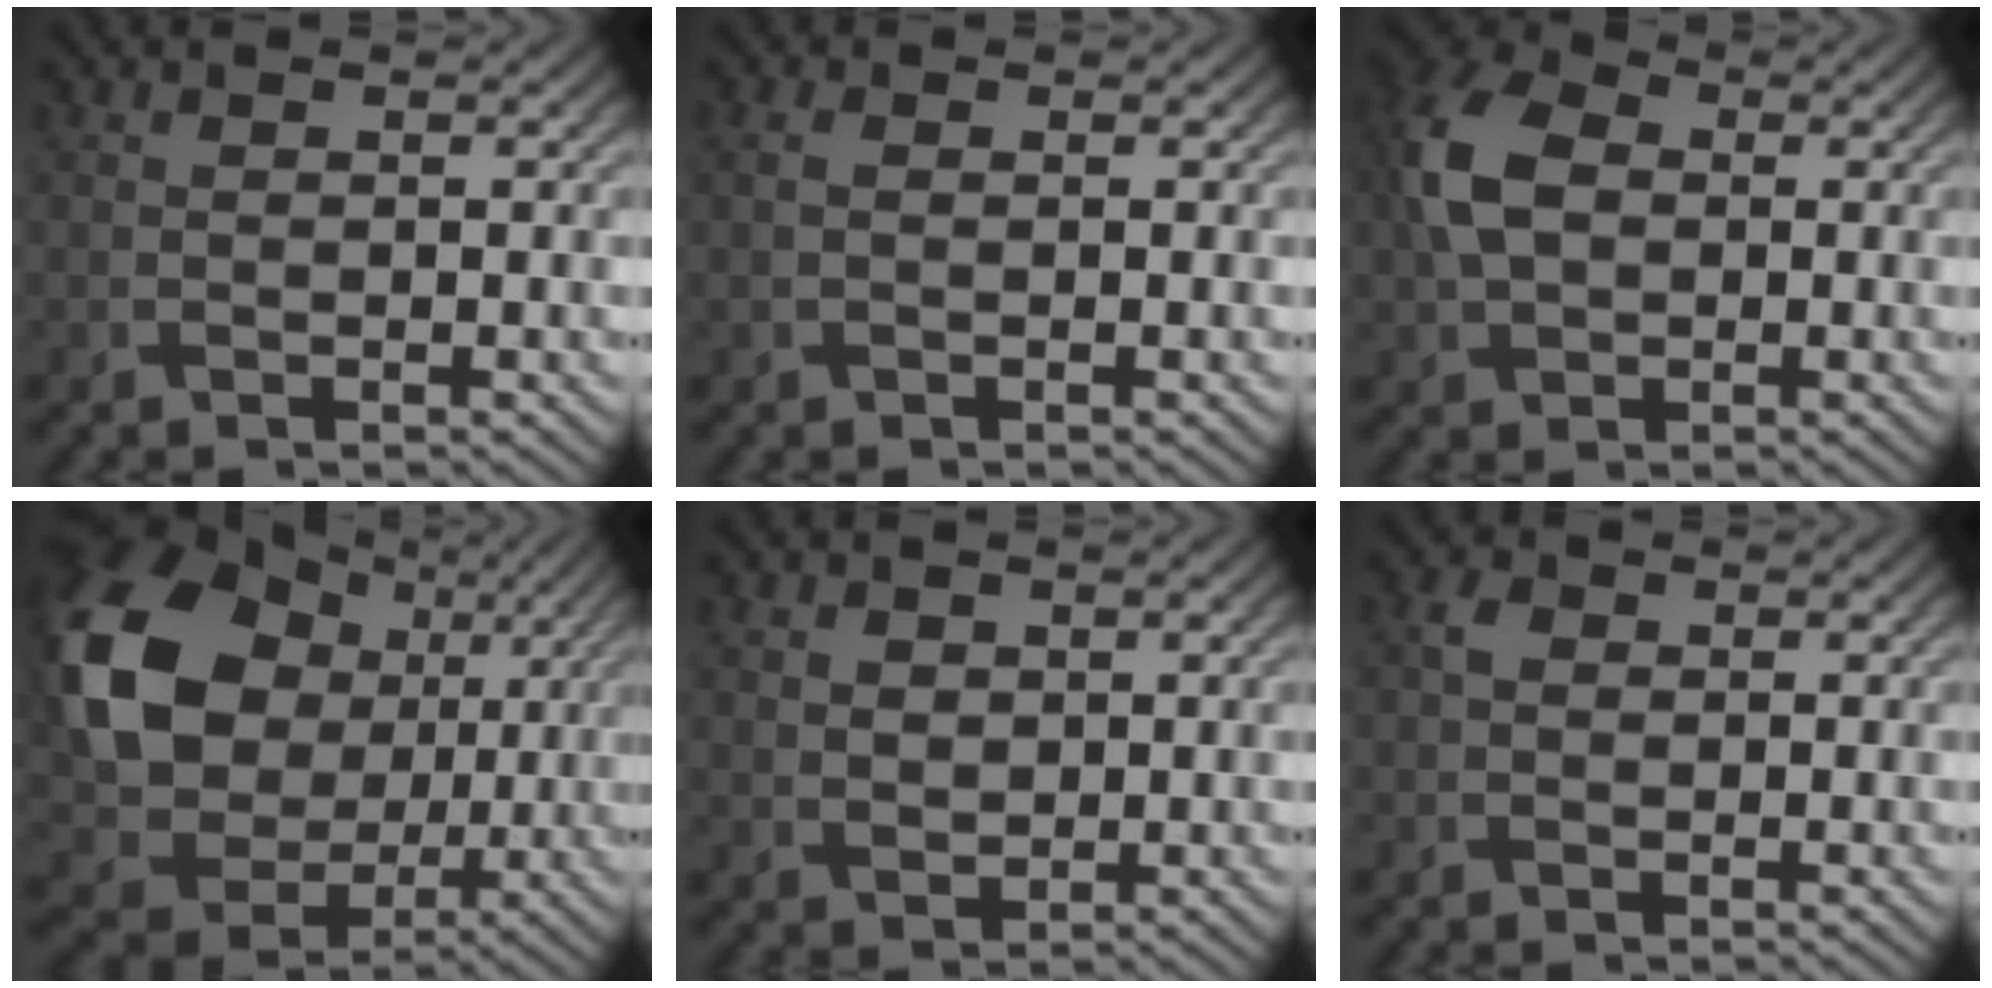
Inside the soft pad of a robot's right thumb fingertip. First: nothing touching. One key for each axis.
{"total": 1.2, "fx": 0.1, "fy": 0.7, "fz": 1.0, "tx": -0.029, "ty": 0.003, "tz": 0.000}
{"total": 8.0, "fx": 0.6, "fy": 5.6, "fz": 5.7, "tx": -0.152, "ty": 0.010, "tz": 0.001}
{"total": 16.6, "fx": 3.3, "fy": 13.4, "fz": 9.2, "tx": -0.218, "ty": 0.003, "tz": 0.056}
{"total": 2.5, "fx": 1.1, "fy": 2.0, "fz": 1.1, "tx": -0.029, "ty": -0.007, "tz": 0.023}
{"total": 1.6, "fx": 0.2, "fy": 1.4, "fz": 0.8, "tx": -0.017, "ty": 0.003, "tz": -0.001}